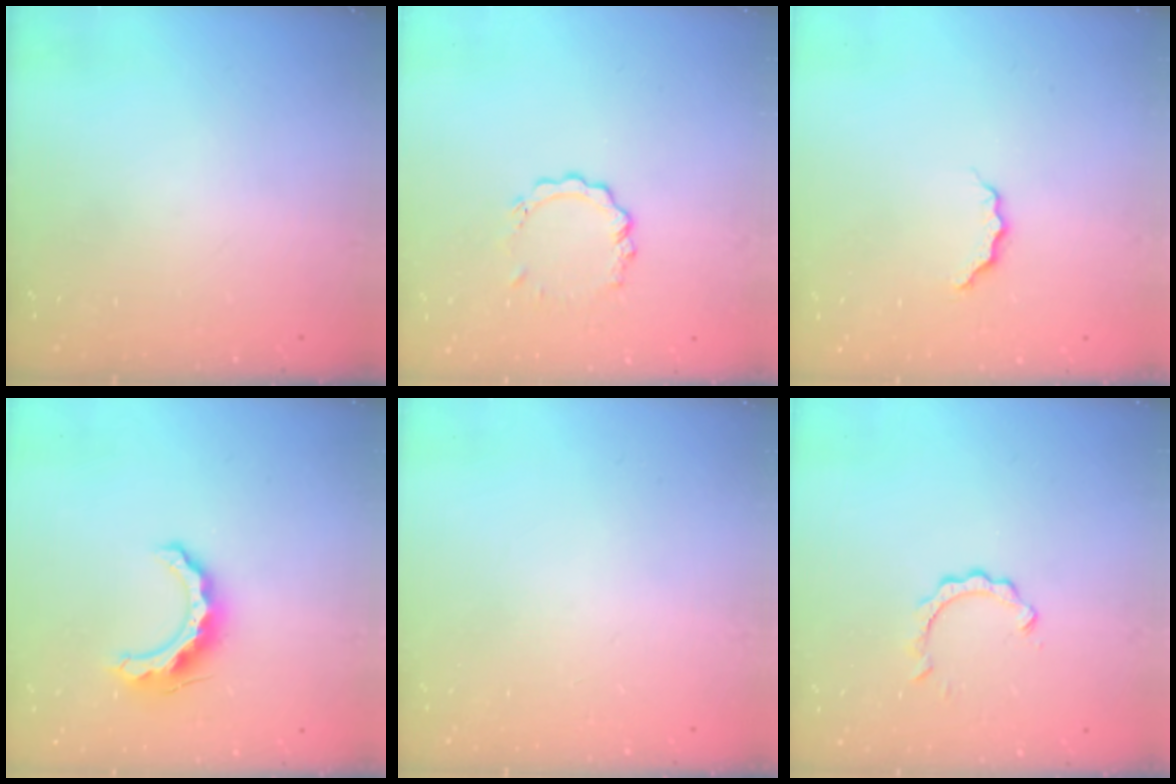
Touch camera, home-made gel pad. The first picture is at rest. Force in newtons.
{"total": 6.0, "press": 6.0, "slide": 0.5}
{"total": 3.7, "press": 3.7, "slide": 0.4}
{"total": 11.2, "press": 11.2, "slide": 0.9}
{"total": 0.0}
{"total": 2.7, "press": 2.7, "slide": 0.3}